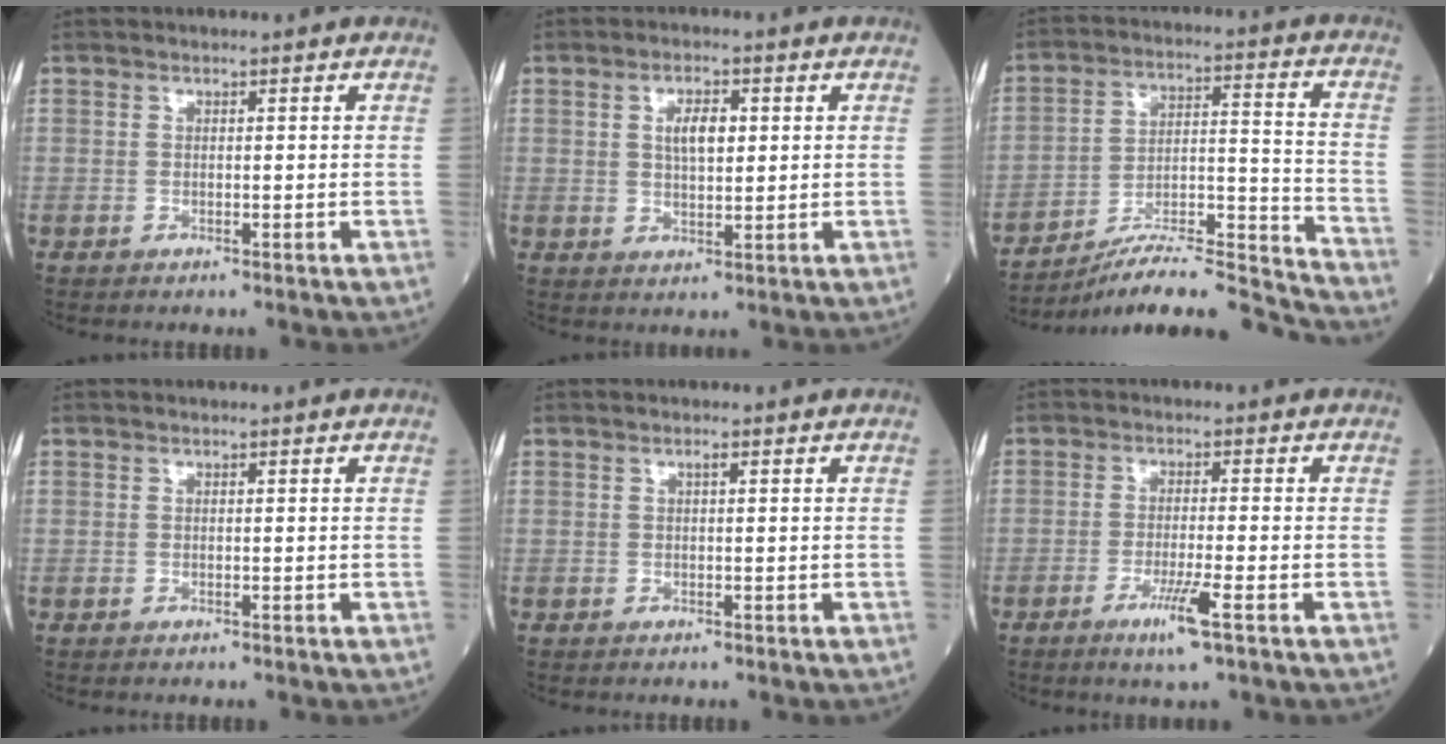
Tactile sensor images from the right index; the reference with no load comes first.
{"total": 4.5, "force": [1.2, 1.8, 4.0], "torque": [-0.072, 0.005, 0.024]}
{"total": 15.8, "force": [-15.4, -0.7, 3.9], "torque": [-0.052, 0.040, -0.249]}
{"total": 0.0}
{"total": 0.6, "force": [0.3, 0.0, 0.5], "torque": [-0.012, 0.002, 0.006]}
{"total": 5.0, "force": [-2.6, -0.4, 4.2], "torque": [-0.081, -0.012, -0.047]}